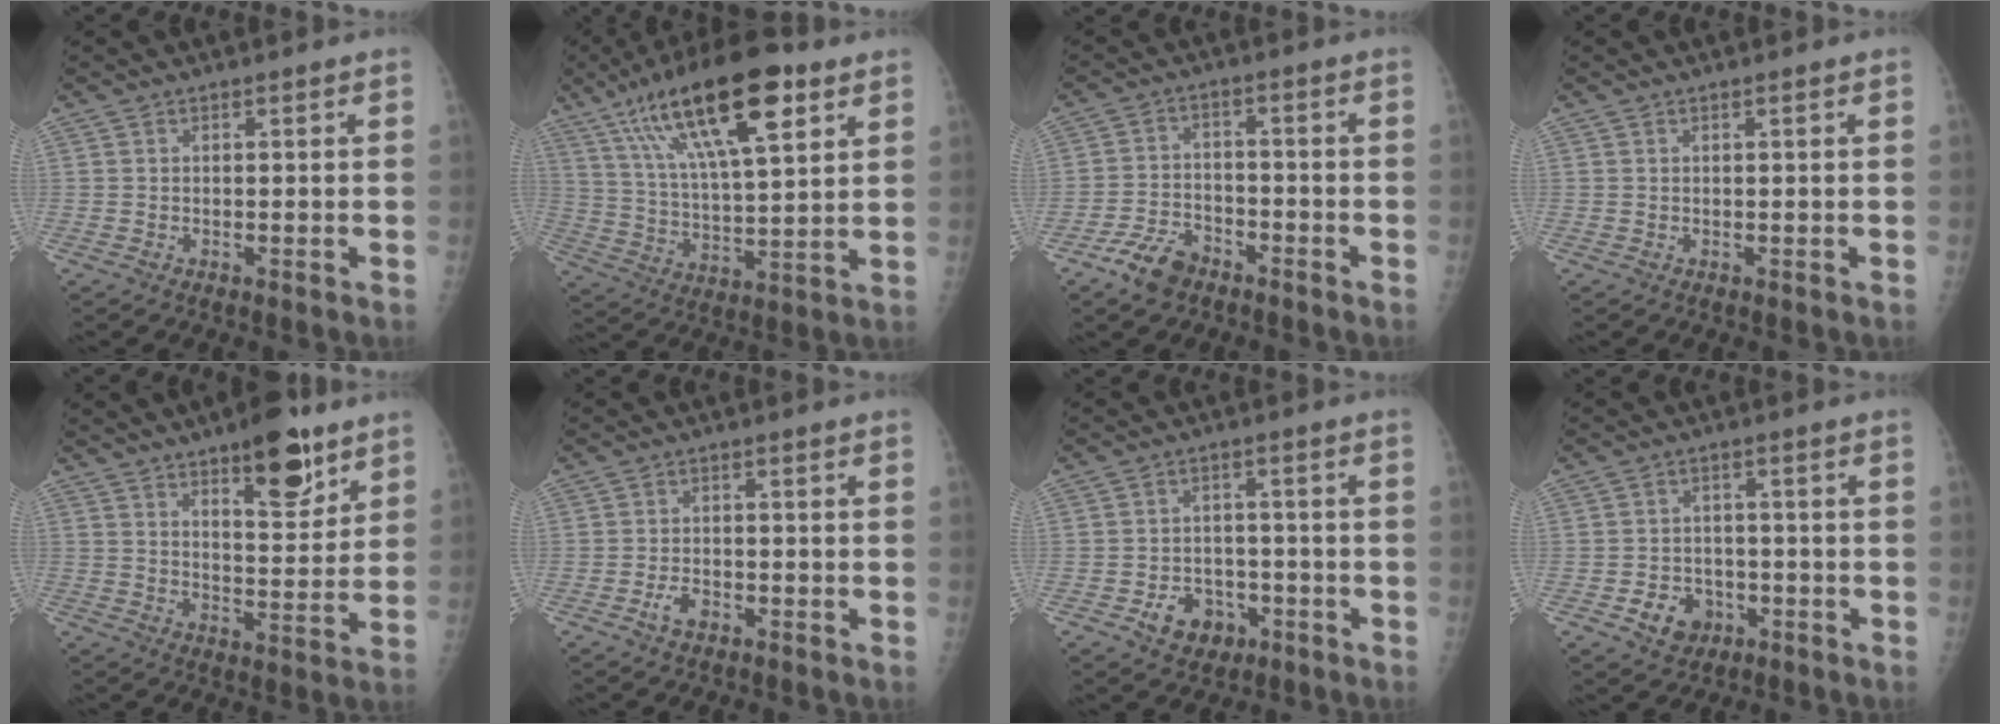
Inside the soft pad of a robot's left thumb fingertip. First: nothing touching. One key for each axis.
{"total": 21.5, "fx": 11.2, "fy": 6.7, "fz": 17.1, "tx": -0.281, "ty": -0.020, "tz": 0.195}
{"total": 6.8, "fx": -4.8, "fy": 3.9, "fz": 2.8, "tx": -0.050, "ty": 0.024, "tz": -0.090}
{"total": 0.0}
{"total": 12.5, "fx": 7.8, "fy": 4.6, "fz": 8.7, "tx": -0.094, "ty": -0.047, "tz": 0.117}
{"total": 3.0, "fx": -1.7, "fy": 1.7, "fz": 1.8, "tx": -0.031, "ty": 0.011, "tz": -0.027}
{"total": 7.0, "fx": -3.1, "fy": 5.5, "fz": 2.9, "tx": -0.020, "ty": 0.025, "tz": -0.042}
{"total": 6.2, "fx": -2.5, "fy": 5.1, "fz": 2.4, "tx": -0.015, "ty": 0.017, "tz": -0.034}